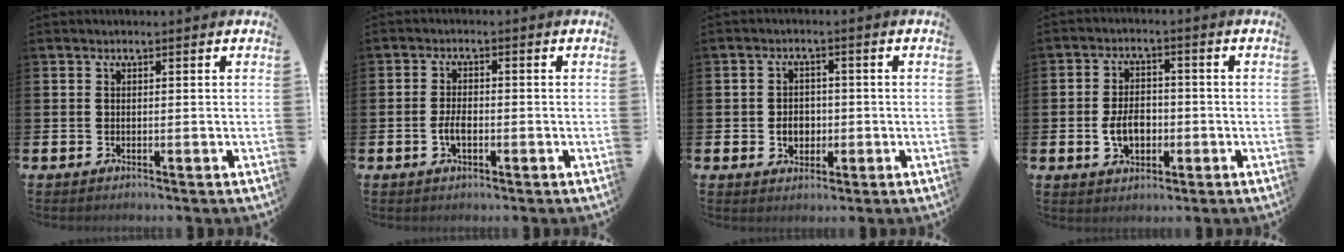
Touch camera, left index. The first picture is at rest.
{"total": 2.8, "force": [-0.7, 1.3, 2.3], "torque": [-0.037, 0.000, -0.014]}
{"total": 3.2, "force": [-0.6, 2.6, 1.7], "torque": [-0.016, -0.002, -0.020]}
{"total": 4.9, "force": [-1.1, 3.3, 3.4], "torque": [-0.050, 0.003, -0.024]}